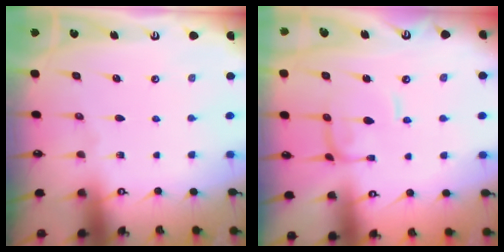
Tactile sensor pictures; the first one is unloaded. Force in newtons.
{"total": 1.0, "press": 0.9, "slide": 0.4}